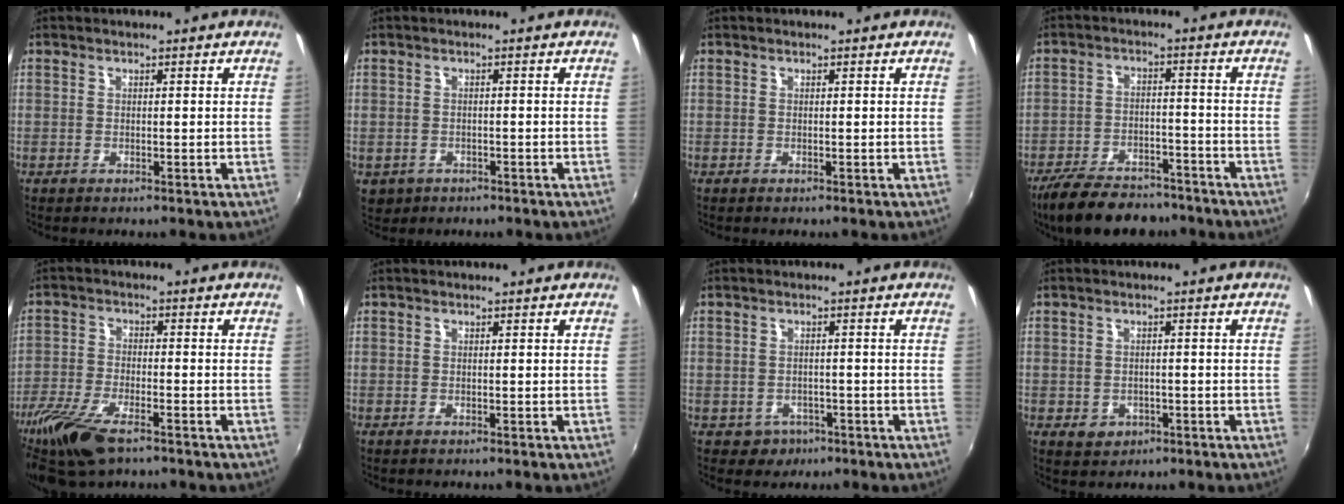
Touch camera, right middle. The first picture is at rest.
{"total": 4.2, "force": [-1.5, 3.5, 1.6], "torque": [-0.043, -0.009, -0.015]}
{"total": 0.0}
{"total": 15.1, "force": [-12.2, 5.9, 6.7], "torque": [-0.151, -0.010, -0.186]}
{"total": 12.4, "force": [-8.3, 4.4, 8.1], "torque": [-0.191, -0.035, -0.163]}
{"total": 0.0}
{"total": 3.7, "force": [-1.7, 3.2, 0.7], "torque": [-0.025, 0.001, -0.019]}
{"total": 3.5, "force": [-1.3, 3.0, 1.3], "torque": [-0.032, -0.003, -0.012]}